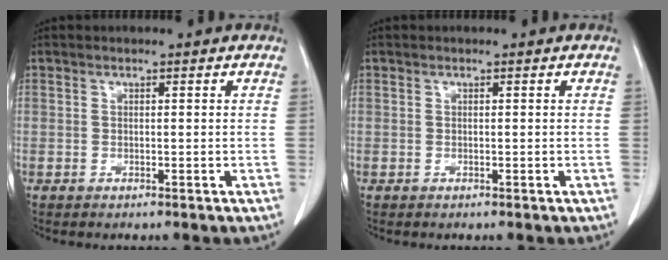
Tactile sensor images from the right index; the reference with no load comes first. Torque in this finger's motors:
{"motor_torque": [-0.03, 0.03, 0.00, 0.00]}